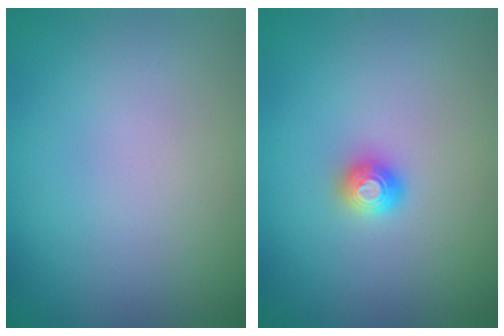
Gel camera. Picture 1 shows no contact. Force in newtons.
{"total": 1.5, "press": 1.5, "slide": 0.2}